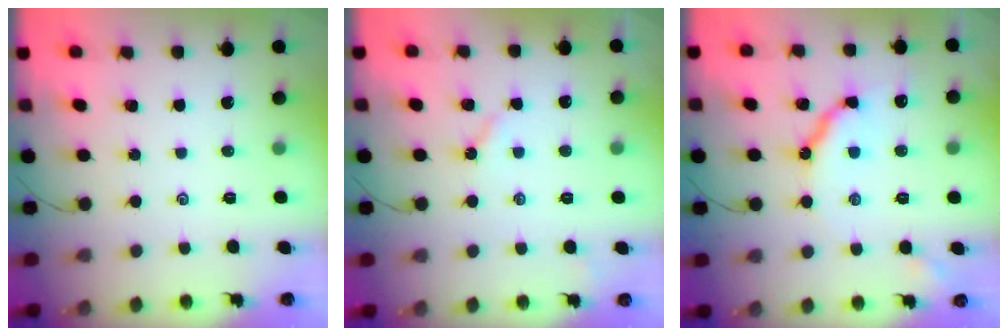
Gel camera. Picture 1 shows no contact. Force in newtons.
{"total": 2.7, "press": 2.7, "slide": 0.3}
{"total": 9.7, "press": 9.6, "slide": 1.0}